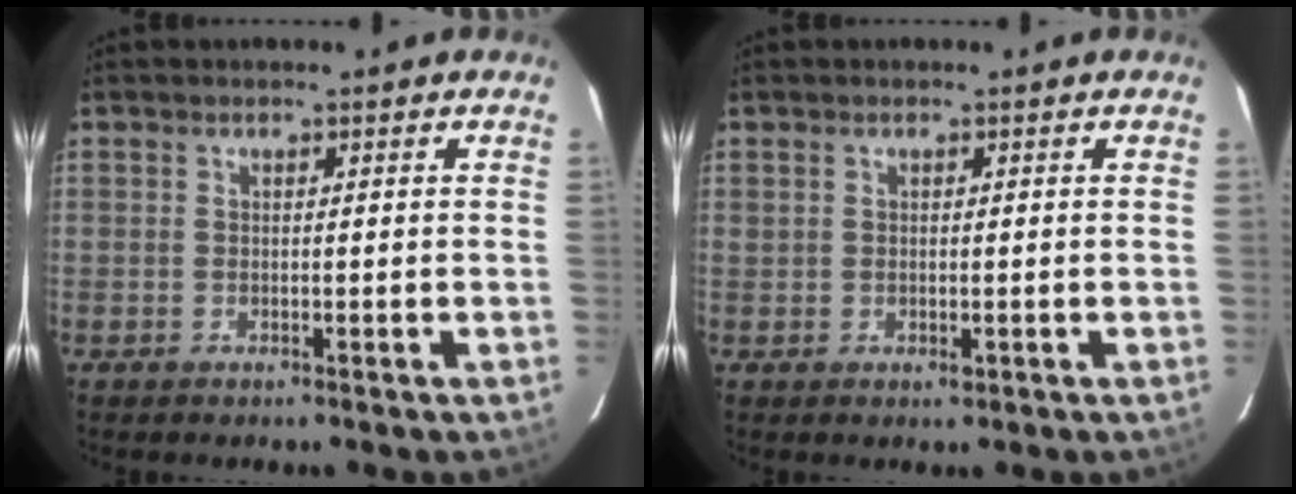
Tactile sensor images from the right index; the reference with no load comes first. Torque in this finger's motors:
{"motor_torque": [0.14, 0.17, 0.06, 0.02]}